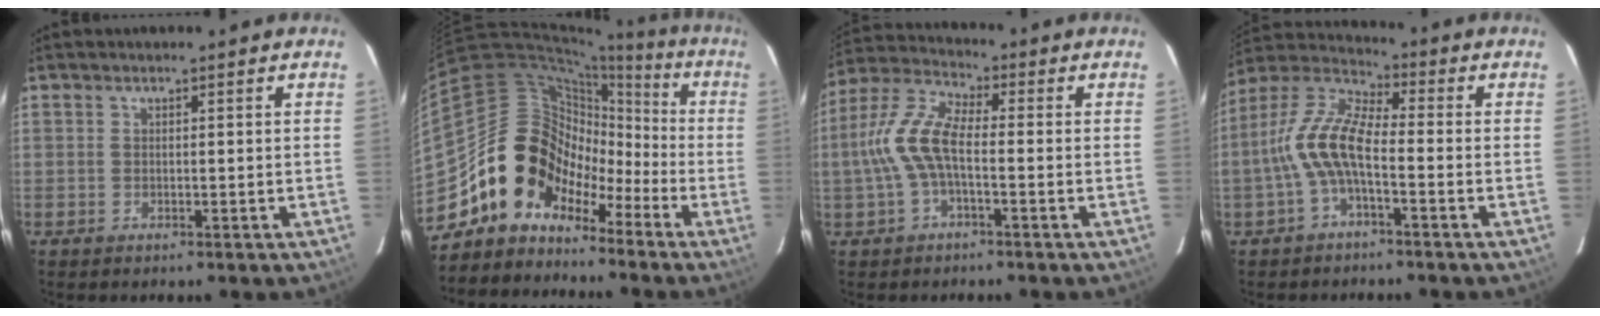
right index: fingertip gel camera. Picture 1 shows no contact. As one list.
[{"total": 13.3, "force": [-7.0, 10.9, 3.2], "torque": [-0.059, 0.053, -0.145]}, {"total": 9.9, "force": [-1.5, 3.8, 9.0], "torque": [-0.204, 0.016, -0.034]}, {"total": 10.2, "force": [-2.7, 3.6, 9.2], "torque": [-0.203, 0.016, -0.058]}]